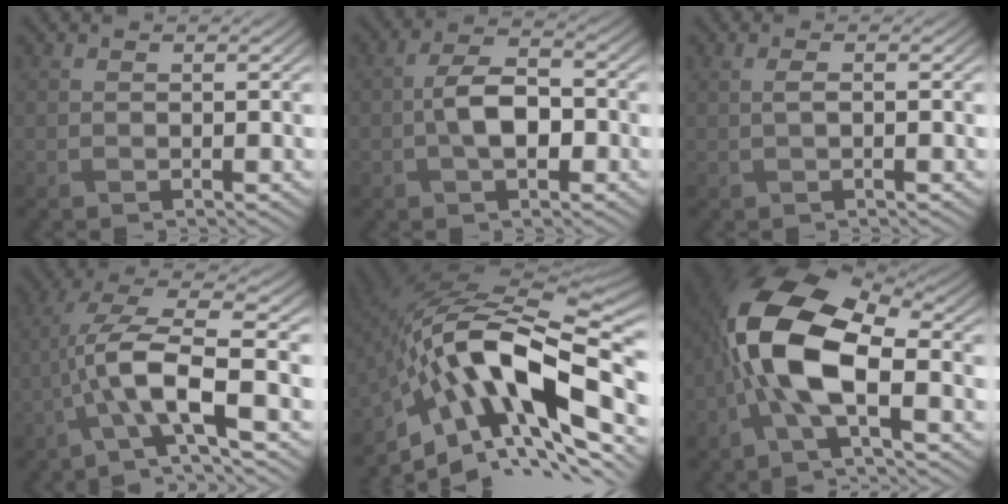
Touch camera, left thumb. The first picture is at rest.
{"total": 5.9, "force": [-1.1, 3.0, 4.9], "torque": [-0.098, 0.005, -0.024]}
{"total": 1.2, "force": [0.1, 0.2, 1.2], "torque": [-0.028, 0.005, 0.001]}
{"total": 9.5, "force": [-3.2, 2.4, 8.6], "torque": [-0.170, 0.015, -0.073]}
{"total": 18.5, "force": [-5.3, 8.6, 15.5], "torque": [-0.309, 0.009, -0.100]}
{"total": 12.7, "force": [-1.7, 5.8, 11.2], "torque": [-0.240, 0.010, -0.047]}